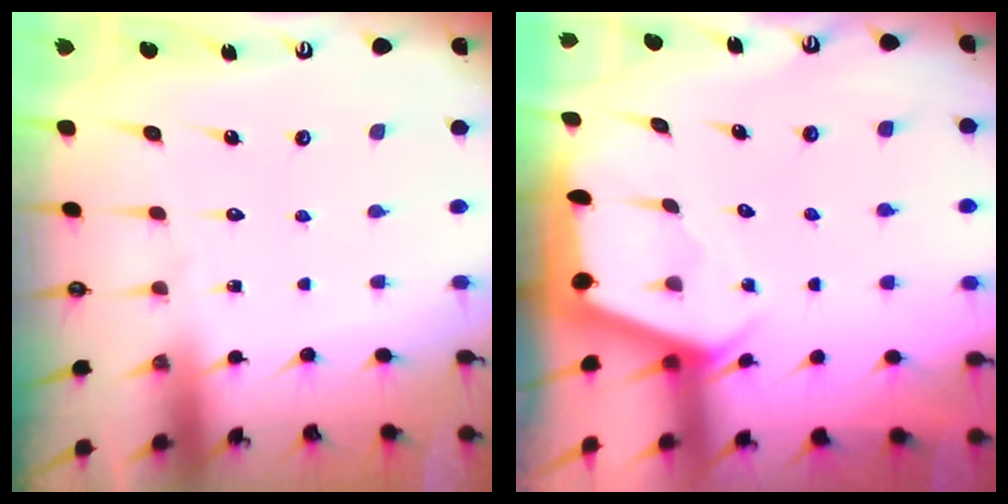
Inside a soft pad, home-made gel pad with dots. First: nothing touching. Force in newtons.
{"total": 2.4, "press": 2.4, "slide": 0.3}